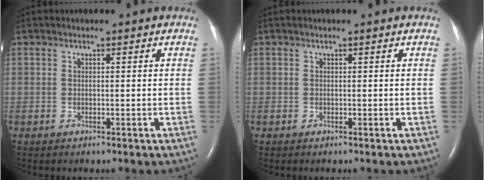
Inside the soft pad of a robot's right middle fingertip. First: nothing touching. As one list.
[{"total": 0.0}]